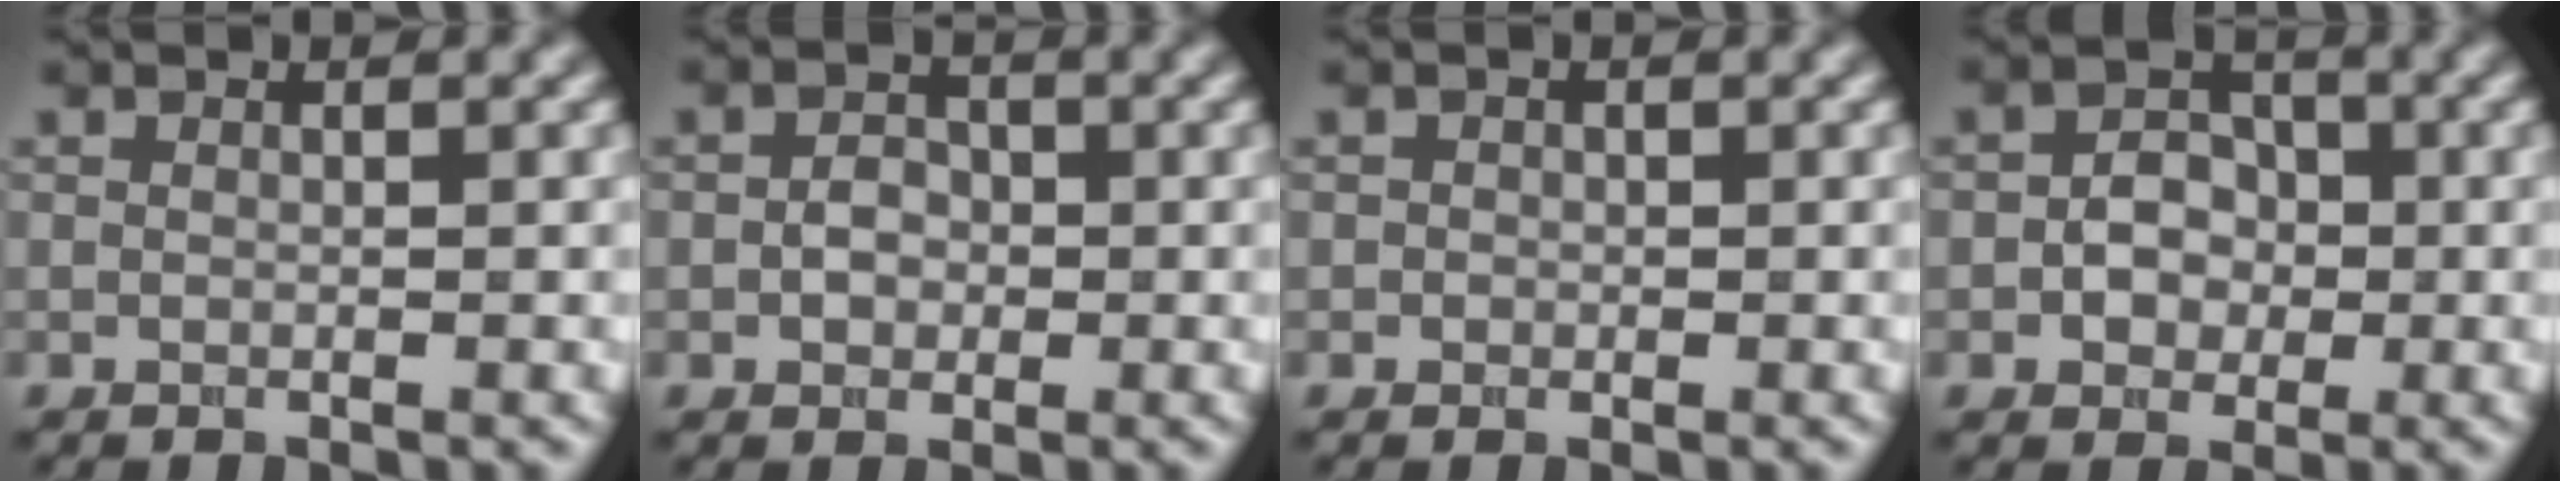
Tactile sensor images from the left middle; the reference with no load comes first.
{"total": 2.0, "force": [-0.3, 1.6, 1.2], "torque": [-0.020, 0.001, -0.009]}
{"total": 0.6, "force": [0.0, 0.6, 0.1], "torque": [0.004, -0.005, -0.002]}
{"total": 3.2, "force": [-0.6, 2.5, 1.9], "torque": [-0.026, 0.003, -0.014]}